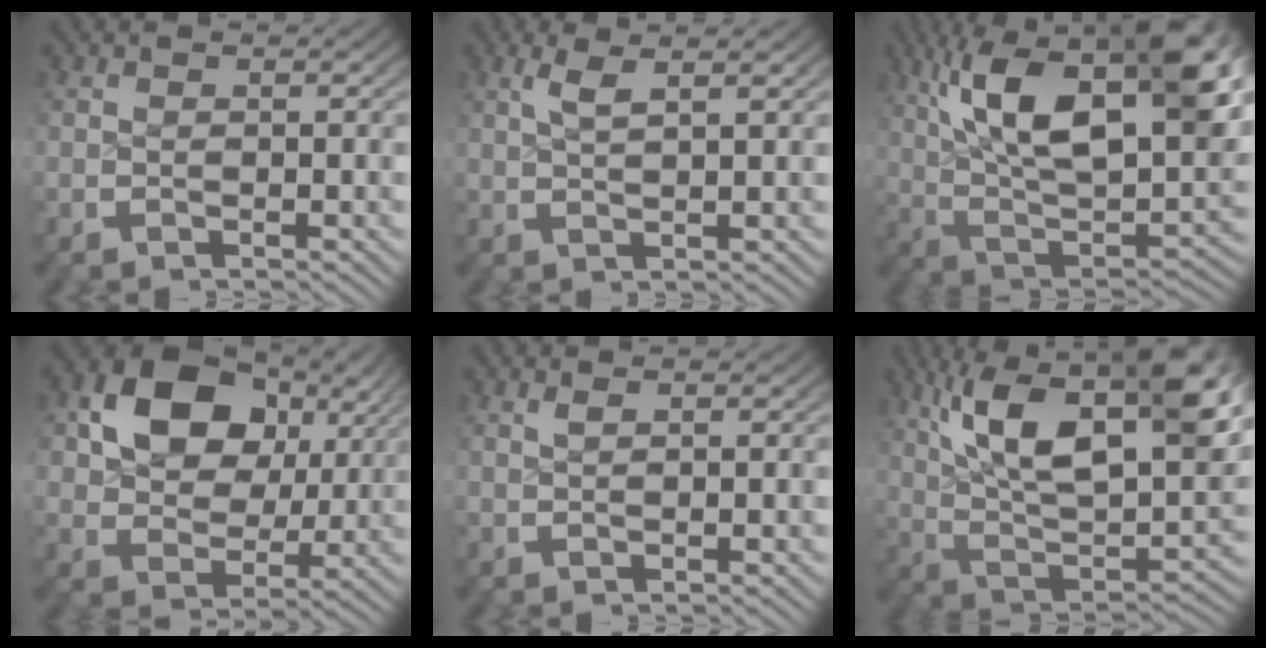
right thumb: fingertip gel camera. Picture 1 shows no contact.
{"total": 2.6, "force": [1.8, 0.1, 1.9], "torque": [-0.034, 0.004, 0.039]}
{"total": 20.8, "force": [3.1, 12.2, 16.5], "torque": [-0.274, -0.045, 0.067]}
{"total": 10.9, "force": [2.8, 7.8, 7.1], "torque": [-0.146, -0.022, 0.059]}
{"total": 0.5, "force": [0.4, -0.1, 0.3], "torque": [-0.008, -0.001, 0.012]}
{"total": 18.2, "force": [3.0, 10.7, 14.5], "torque": [-0.246, -0.043, 0.063]}